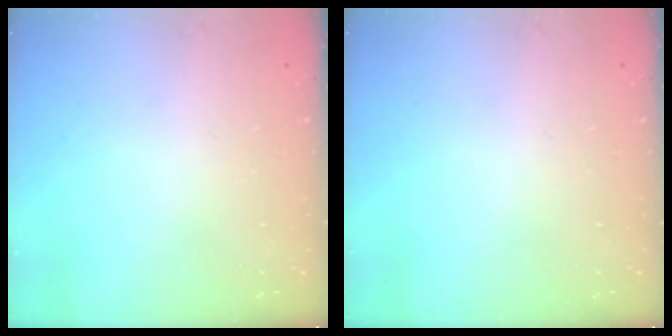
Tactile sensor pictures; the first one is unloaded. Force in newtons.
{"total": 0.0}